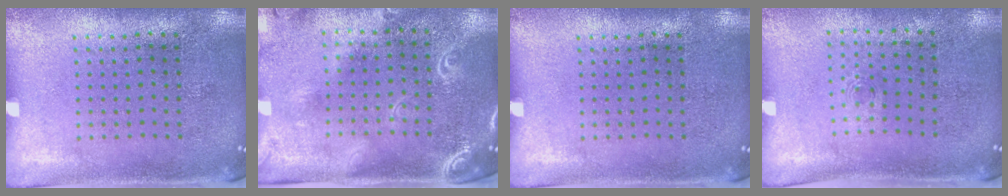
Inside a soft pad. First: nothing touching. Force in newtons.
{"total": 2.3, "press": 1.9, "slide": 1.2}
{"total": 0.0}
{"total": 0.5, "press": 0.2, "slide": 0.5}